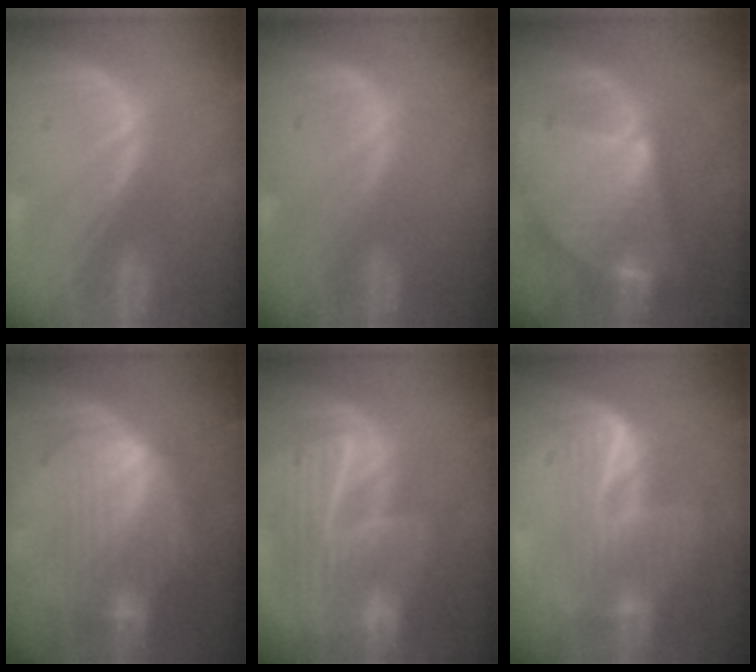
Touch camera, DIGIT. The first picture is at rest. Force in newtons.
{"total": 0.0}
{"total": 9.4, "press": 8.1, "slide": 4.7}
{"total": 7.4, "press": 7.3, "slide": 1.4}
{"total": 10.0, "press": 8.7, "slide": 5.1}
{"total": 6.3, "press": 5.5, "slide": 3.1}